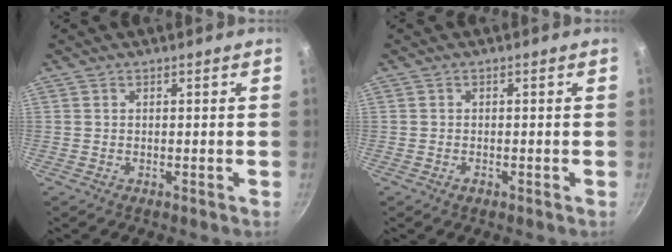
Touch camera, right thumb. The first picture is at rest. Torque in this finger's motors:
{"motor_torque": [-0.09, 0.09, -0.28, 0.15, -0.02]}